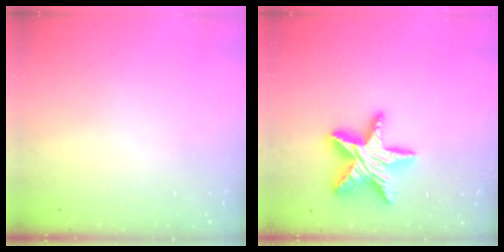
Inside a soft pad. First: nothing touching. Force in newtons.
{"total": 17.1, "press": 17.0, "slide": 1.5}